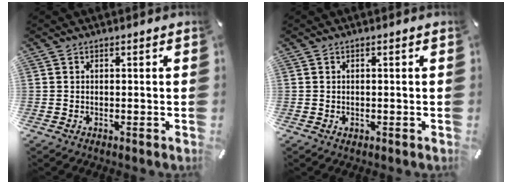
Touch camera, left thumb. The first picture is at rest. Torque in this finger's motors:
{"motor_torque": [-0.06, 0.30, 0.01, -0.10, 0.00]}